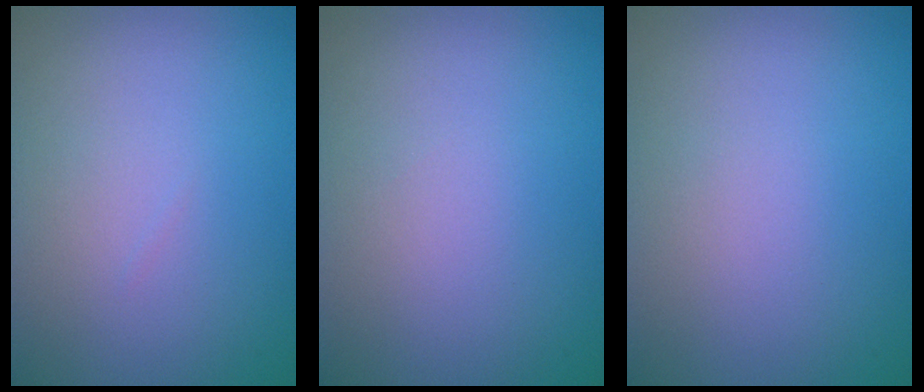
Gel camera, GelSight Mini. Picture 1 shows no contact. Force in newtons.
{"total": 0.0}
{"total": 0.0}